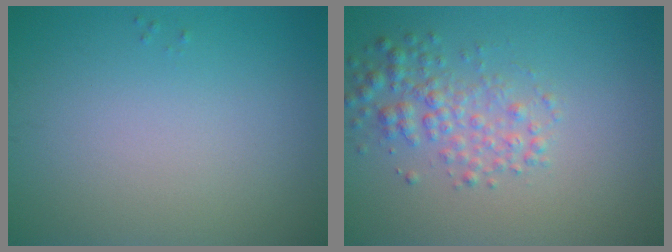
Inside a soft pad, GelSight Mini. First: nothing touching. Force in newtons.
{"total": 3.0, "press": 3.0, "slide": 0.0}